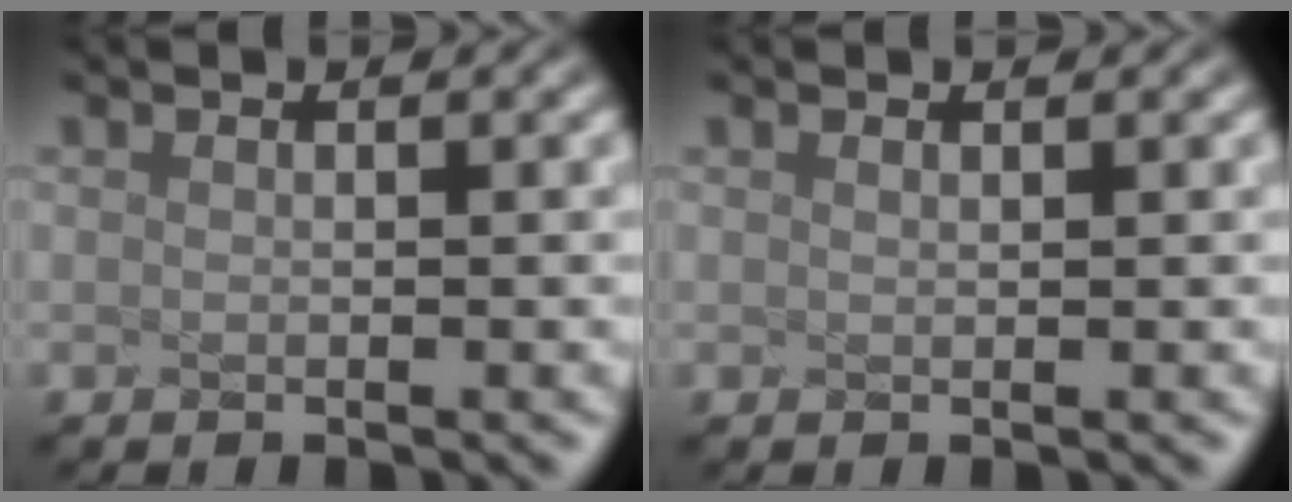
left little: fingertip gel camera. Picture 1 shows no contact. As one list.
[{"total": 0.0}]